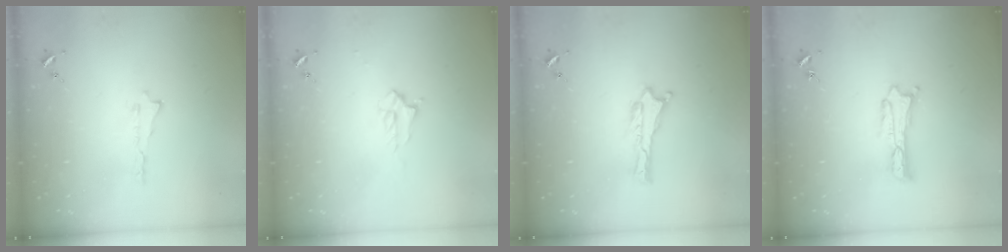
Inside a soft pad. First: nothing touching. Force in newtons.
{"total": 1.7, "press": 1.6, "slide": 0.2}
{"total": 0.0}
{"total": 0.5, "press": 0.5, "slide": 0.2}